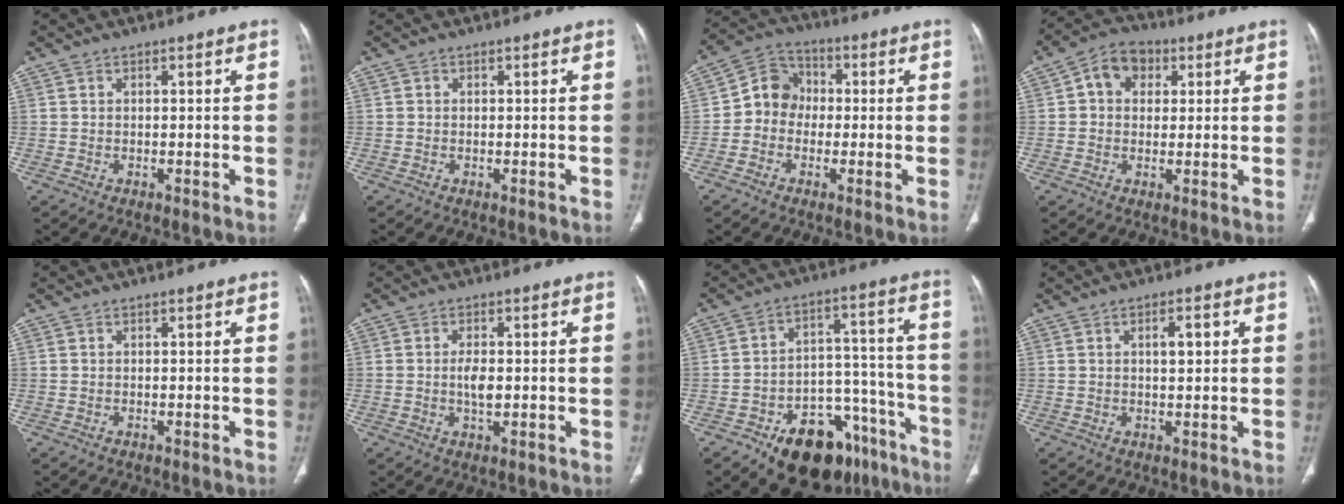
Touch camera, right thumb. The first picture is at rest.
{"total": 0.0}
{"total": 7.8, "force": [-0.9, 7.0, 3.4], "torque": [-0.034, 0.029, -0.035]}
{"total": 7.5, "force": [2.0, 5.9, 4.0], "torque": [-0.042, 0.010, 0.025]}
{"total": 0.0}
{"total": 3.4, "force": [0.0, 1.6, 3.0], "torque": [-0.057, -0.003, 0.001]}
{"total": 21.2, "force": [-12.6, 12.0, 12.1], "torque": [-0.114, 0.097, -0.179]}
{"total": 3.5, "force": [1.0, 1.3, 3.1], "torque": [-0.048, 0.000, 0.016]}